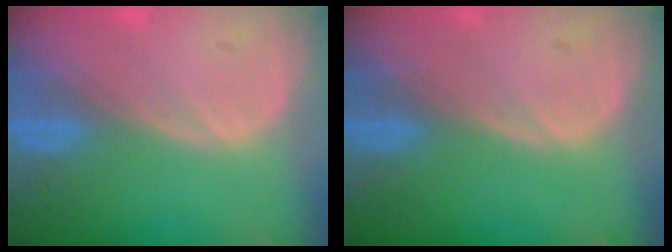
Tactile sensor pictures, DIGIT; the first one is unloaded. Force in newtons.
{"total": 0.0}